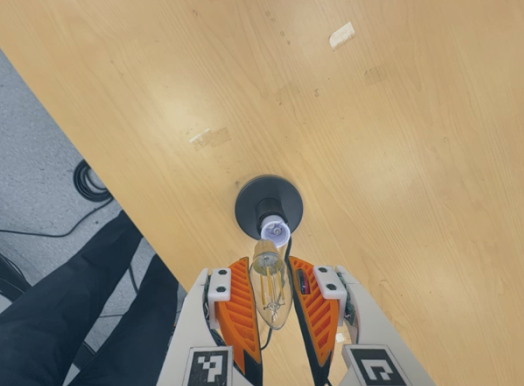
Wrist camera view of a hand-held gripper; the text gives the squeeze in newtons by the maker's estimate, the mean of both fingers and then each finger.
{"total": 10.0, "left": 9.8, "right": 10.3}